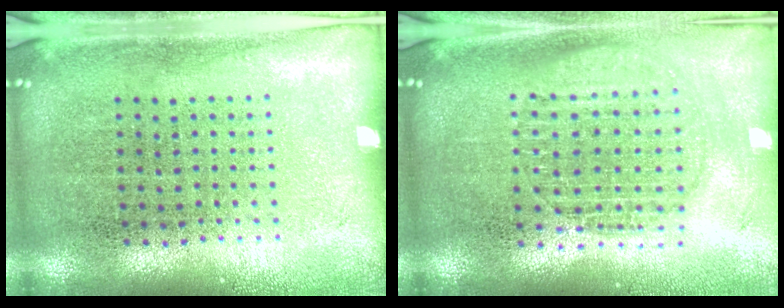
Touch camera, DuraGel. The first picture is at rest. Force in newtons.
{"total": 1.8, "press": 1.5, "slide": 1.0}